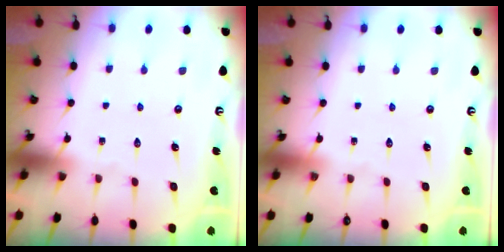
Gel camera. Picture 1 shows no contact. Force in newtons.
{"total": 0.0}